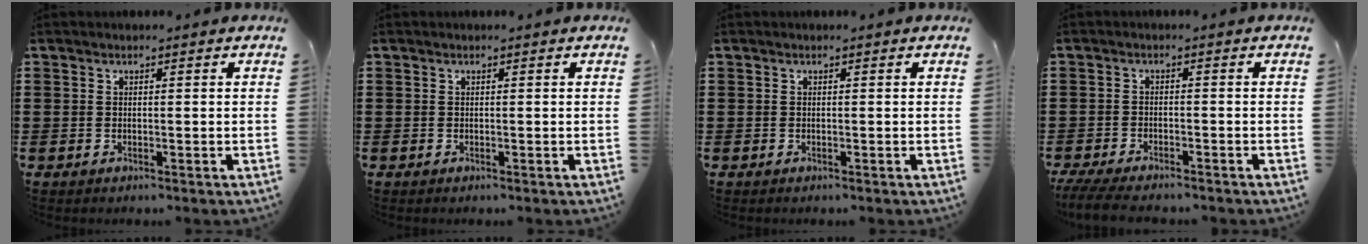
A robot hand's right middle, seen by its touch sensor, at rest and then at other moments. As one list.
[{"total": 0.0}, {"total": 0.0}, {"total": 3.6, "force": [-3.3, 0.3, 1.2], "torque": [-0.043, -0.009, -0.073]}]